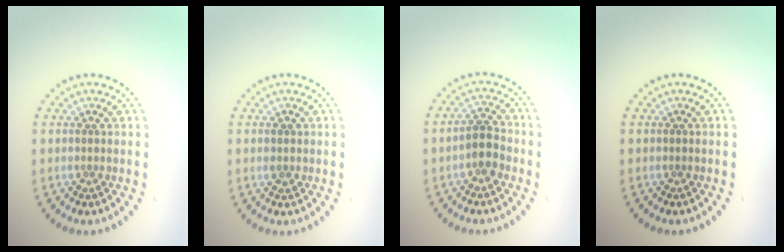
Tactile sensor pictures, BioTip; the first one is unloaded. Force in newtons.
{"total": 0.9, "press": 0.9, "slide": 0.1}
{"total": 2.7, "press": 2.5, "slide": 1.0}
{"total": 0.0}